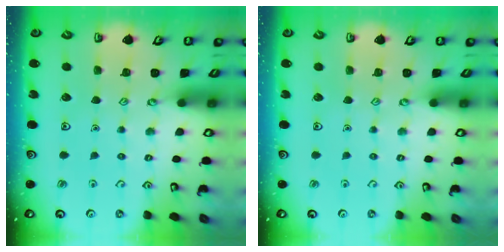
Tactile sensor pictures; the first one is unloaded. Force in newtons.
{"total": 0.0}